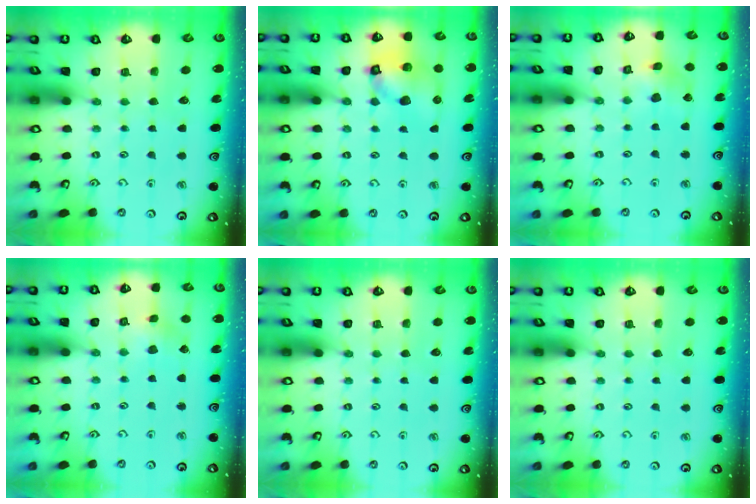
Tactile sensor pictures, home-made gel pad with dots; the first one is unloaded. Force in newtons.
{"total": 11.2, "press": 11.0, "slide": 1.8}
{"total": 6.9, "press": 6.9, "slide": 0.7}
{"total": 2.4, "press": 2.4, "slide": 0.3}
{"total": 0.0}
{"total": 0.0}